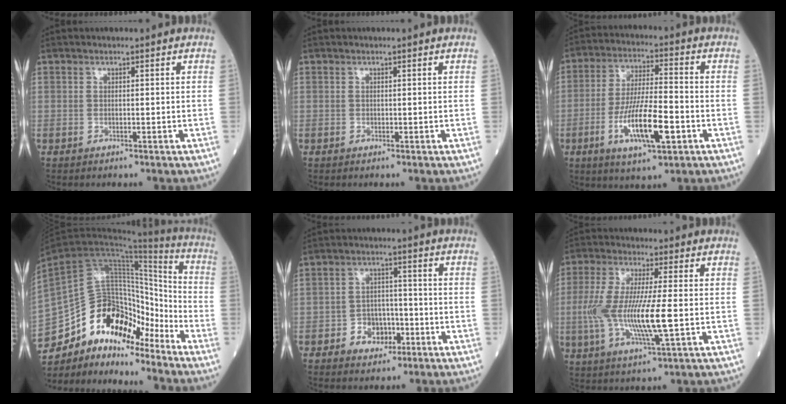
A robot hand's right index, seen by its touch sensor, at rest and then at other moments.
{"total": 0.0}
{"total": 12.0, "force": [-4.0, 2.4, 11.1], "torque": [-0.212, -0.009, -0.069]}
{"total": 20.5, "force": [-16.5, 7.9, 9.1], "torque": [-0.189, 0.049, -0.286]}
{"total": 5.2, "force": [-2.4, 3.8, 2.6], "torque": [-0.040, 0.015, -0.038]}
{"total": 12.0, "force": [-1.4, 1.6, 11.9], "torque": [-0.248, -0.007, -0.029]}